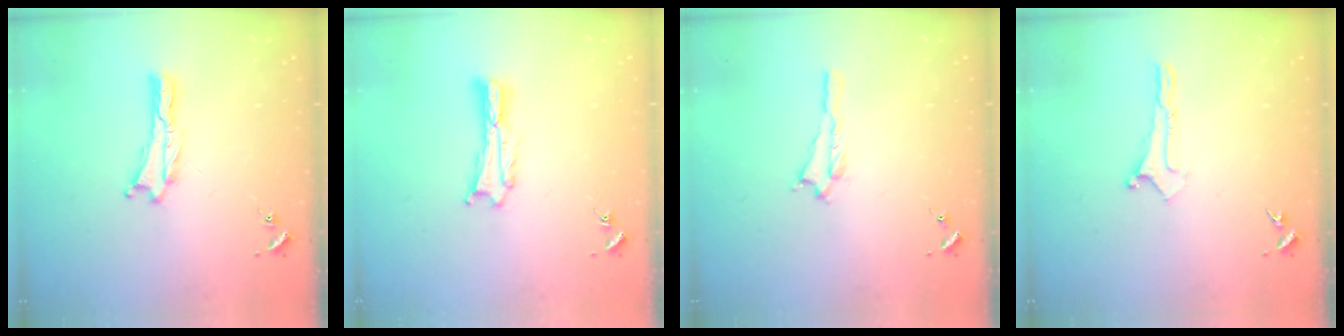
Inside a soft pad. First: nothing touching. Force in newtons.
{"total": 0.6, "press": 0.6, "slide": 0.2}
{"total": 0.6, "press": 0.5, "slide": 0.2}
{"total": 0.0}